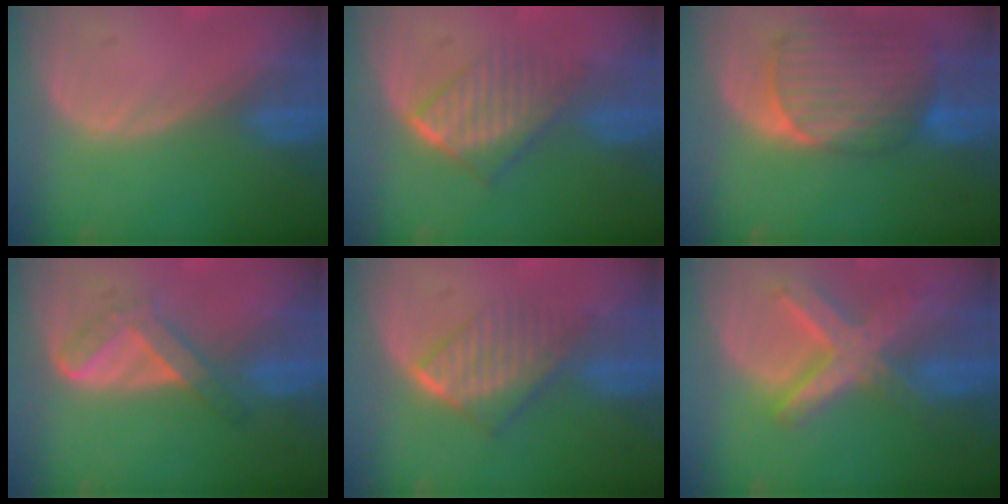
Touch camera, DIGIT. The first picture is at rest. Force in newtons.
{"total": 6.7, "press": 5.9, "slide": 3.2}
{"total": 10.0, "press": 8.6, "slide": 5.0}
{"total": 4.6, "press": 4.6, "slide": 0.6}
{"total": 6.6, "press": 5.9, "slide": 3.0}
{"total": 8.3, "press": 7.2, "slide": 4.2}